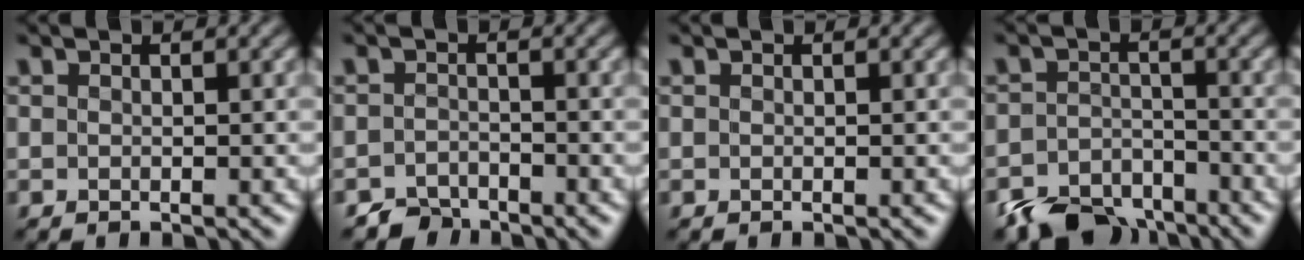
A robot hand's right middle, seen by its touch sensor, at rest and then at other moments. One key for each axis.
{"total": 2.3, "fx": -2.2, "fy": 0.8, "fz": -0.1, "tx": 0.006, "ty": 0.005, "tz": -0.046}
{"total": 0.0}
{"total": 6.1, "fx": -5.1, "fy": 2.8, "fz": 1.7, "tx": -0.031, "ty": -0.009, "tz": -0.096}